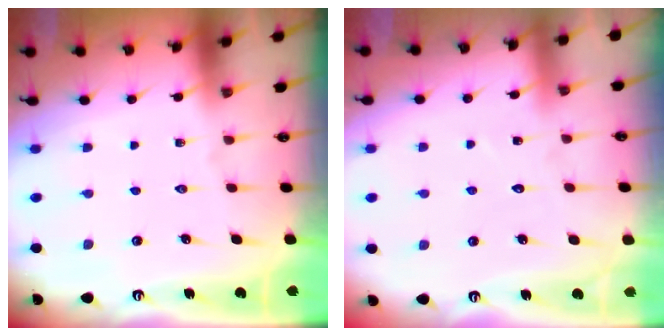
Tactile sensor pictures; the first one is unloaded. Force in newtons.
{"total": 6.2, "press": 6.1, "slide": 0.6}